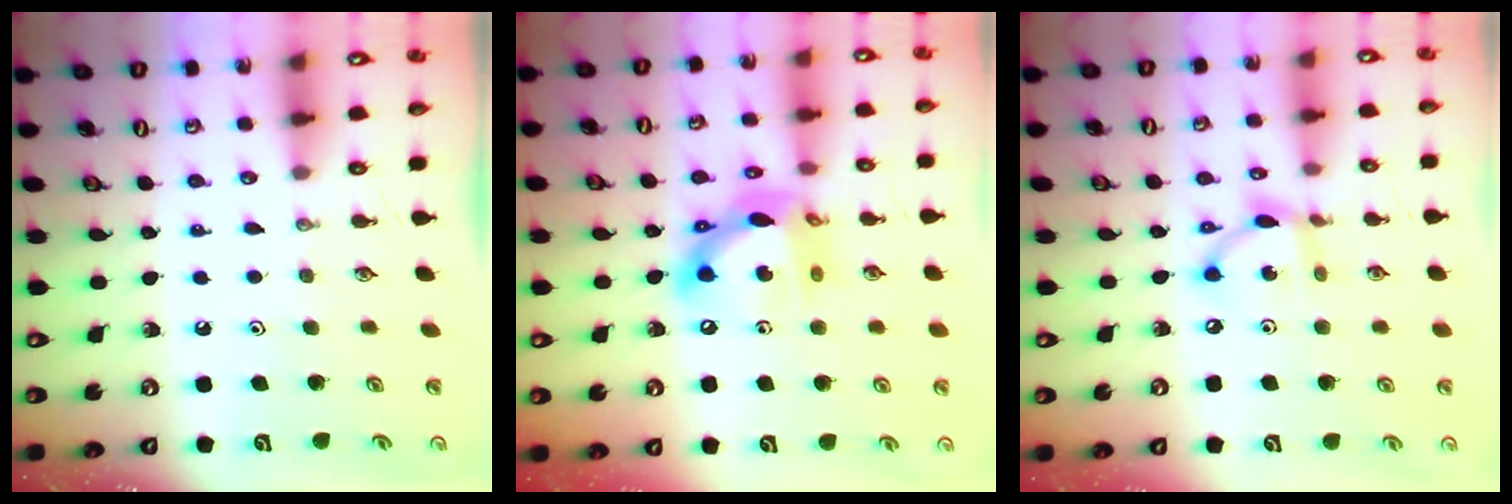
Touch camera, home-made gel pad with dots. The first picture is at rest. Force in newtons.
{"total": 13.5, "press": 13.5, "slide": 1.1}
{"total": 9.2, "press": 9.2, "slide": 0.5}